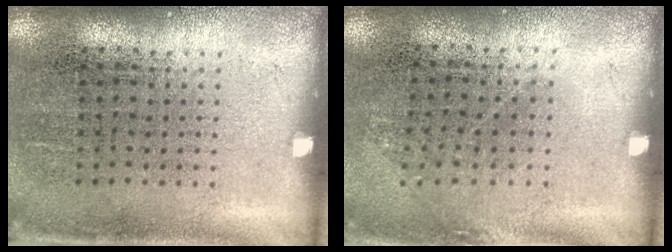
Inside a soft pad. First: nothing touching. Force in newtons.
{"total": 0.7, "press": 0.5, "slide": 0.4}